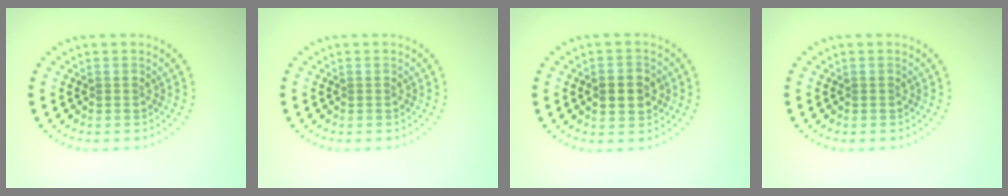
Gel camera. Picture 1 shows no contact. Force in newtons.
{"total": 0.0}
{"total": 2.9, "press": 2.9, "slide": 0.1}
{"total": 0.0}